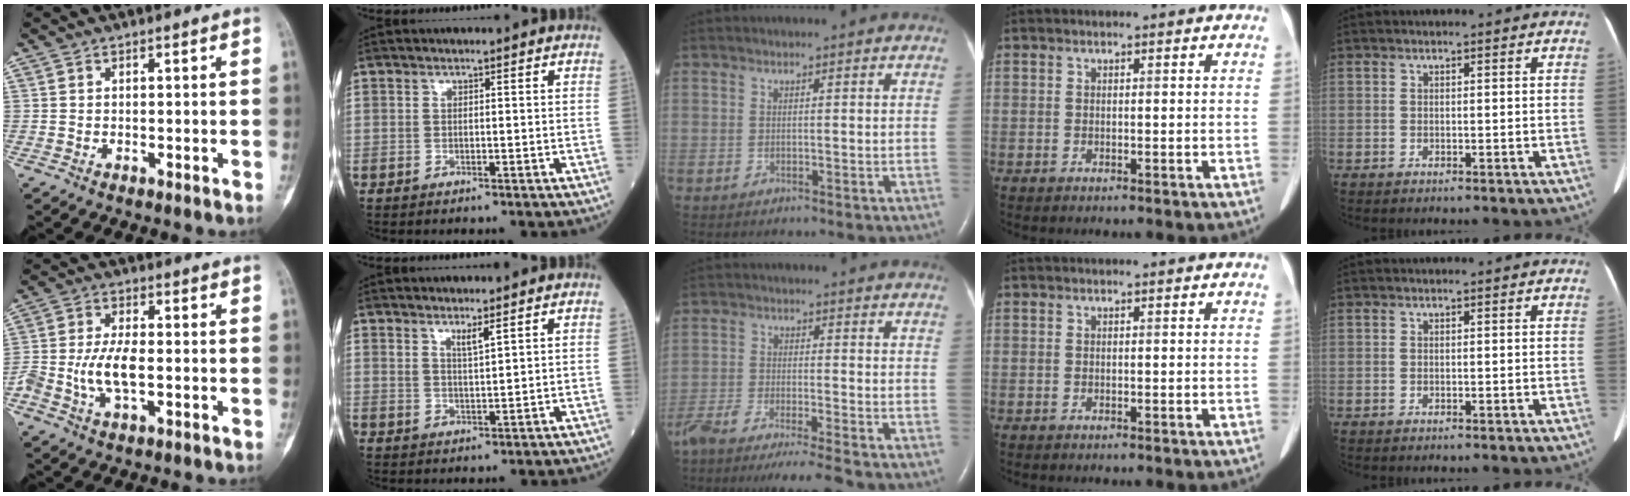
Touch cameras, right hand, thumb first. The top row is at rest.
{"thumb": {"total": 7.8, "force": [-1.5, 3.6, 6.8], "torque": [-0.146, 0.010, -0.030]}, "index": {"total": 2.4, "force": [1.7, 0.1, 1.7], "torque": [-0.037, -0.007, 0.035]}, "middle": {"total": 13.6, "force": [-12.2, -0.3, 6.2], "torque": [-0.087, -0.031, -0.194]}}